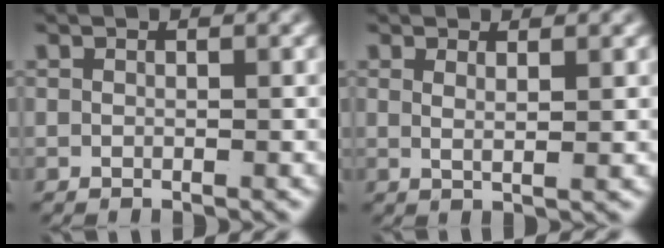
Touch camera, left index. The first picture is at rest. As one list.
[{"total": 1.5, "force": [0.8, -0.6, 1.1], "torque": [-0.020, -0.014, 0.026]}]